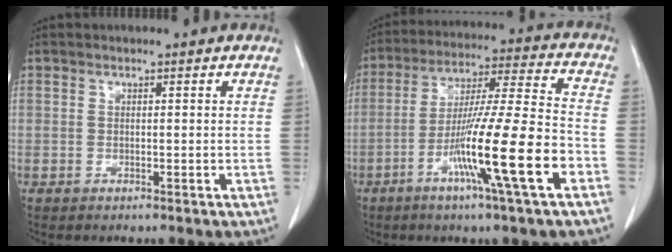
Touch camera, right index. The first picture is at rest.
{"total": 16.8, "force": [-6.7, -0.8, 15.4], "torque": [-0.275, -0.015, -0.119]}